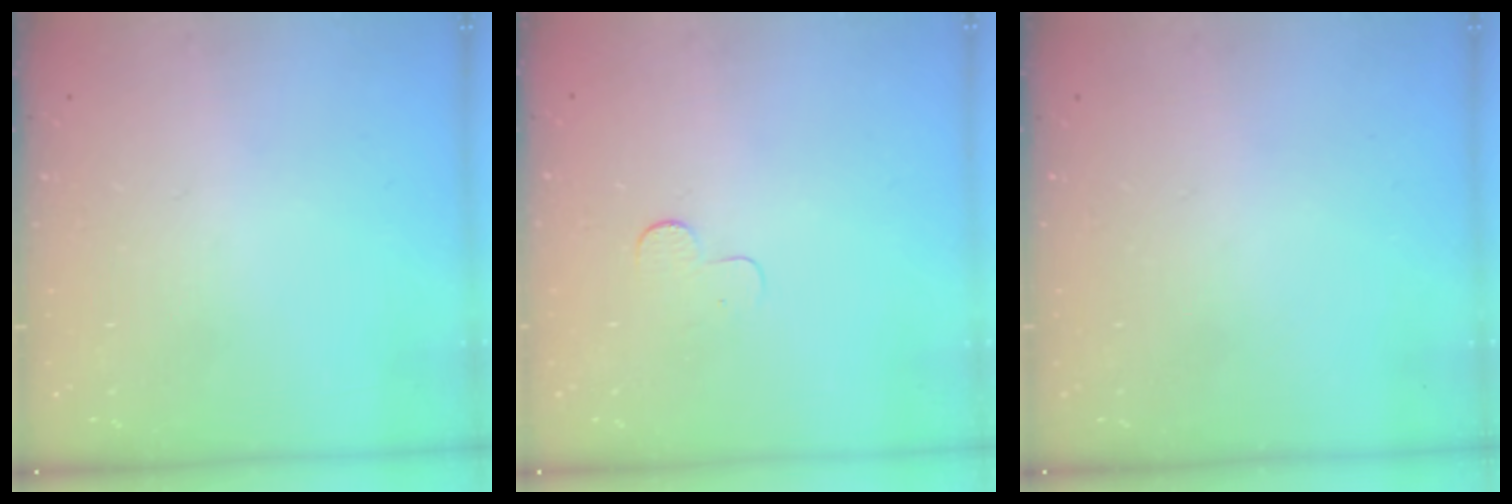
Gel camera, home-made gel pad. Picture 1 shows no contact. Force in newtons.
{"total": 2.9, "press": 2.9, "slide": 0.3}
{"total": 0.0}